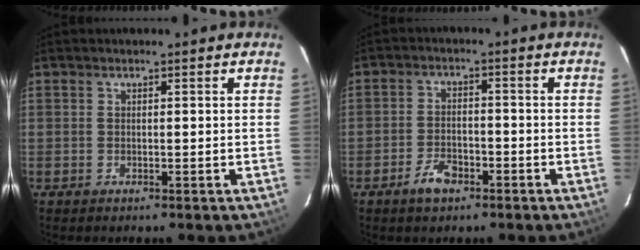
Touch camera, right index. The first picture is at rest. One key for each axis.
{"total": 5.4, "fx": -3.3, "fy": 2.9, "fz": 3.2, "tx": -0.070, "ty": 0.004, "tz": -0.055}